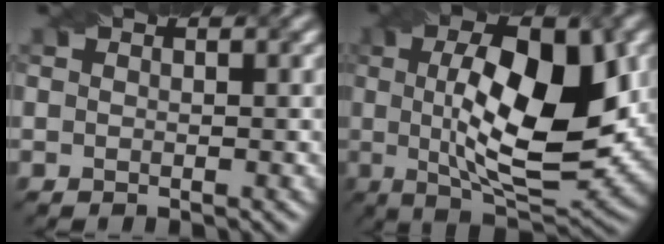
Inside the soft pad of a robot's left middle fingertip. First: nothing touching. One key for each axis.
{"total": 12.1, "fx": 1.1, "fy": 4.4, "fz": 11.2, "tx": -0.169, "ty": 0.002, "tz": 0.020}